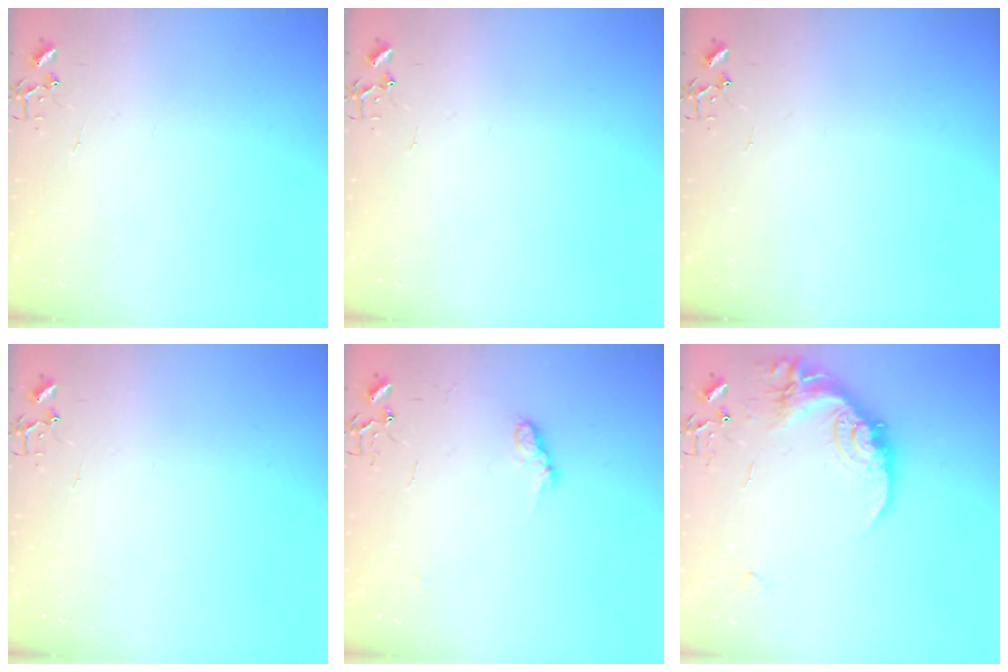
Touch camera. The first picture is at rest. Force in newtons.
{"total": 0.0}
{"total": 0.0}
{"total": 0.0}
{"total": 7.6, "press": 7.6, "slide": 0.5}
{"total": 18.0, "press": 17.9, "slide": 1.1}